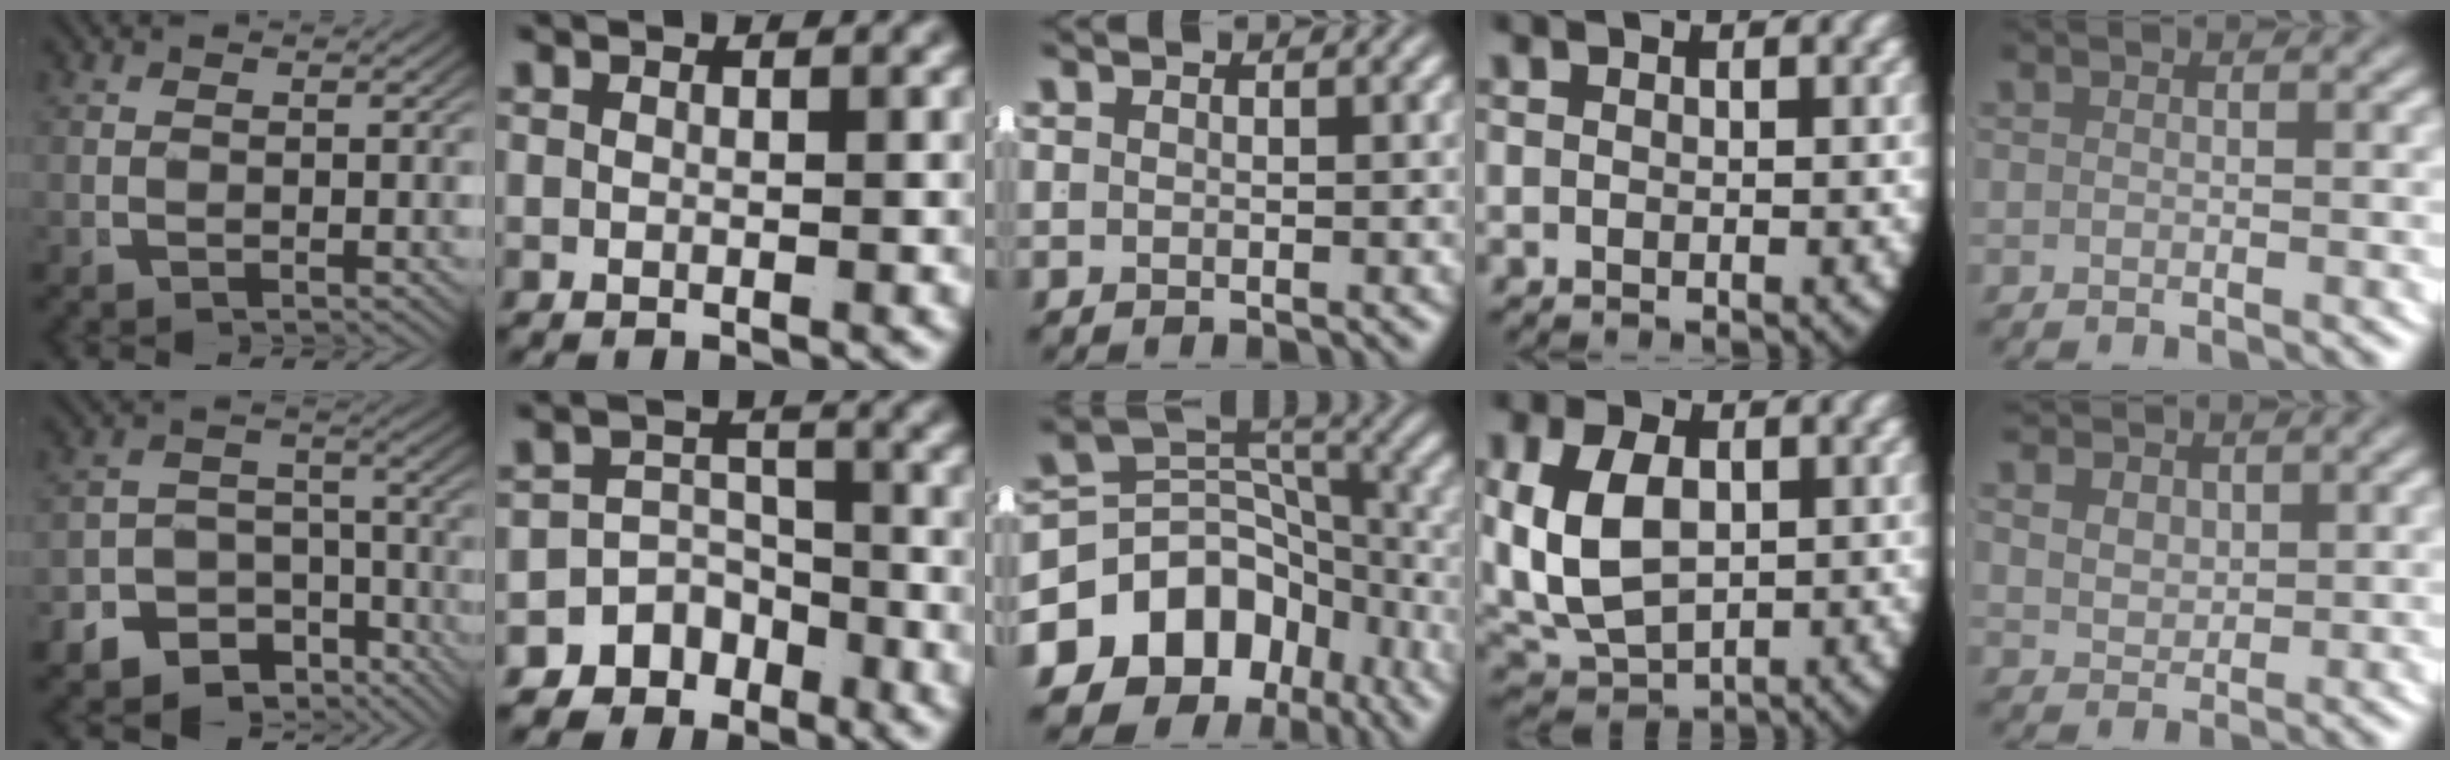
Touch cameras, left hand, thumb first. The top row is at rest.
{"thumb": {"total": 10.3, "force": [-6.1, 7.0, 4.5], "torque": [-0.081, -0.049, -0.087]}, "index": {"total": 8.7, "force": [-5.1, 6.6, 2.5], "torque": [-0.047, -0.025, -0.090]}, "middle": {"total": 15.4, "force": [-5.5, 11.9, 8.0], "torque": [-0.136, -0.046, -0.079]}, "ring": {"total": 10.0, "force": [-0.4, 8.2, 5.7], "torque": [-0.156, -0.043, 0.011]}, "little": {"total": 2.4, "force": [1.6, 1.5, 1.1], "torque": [-0.028, -0.013, 0.040]}}